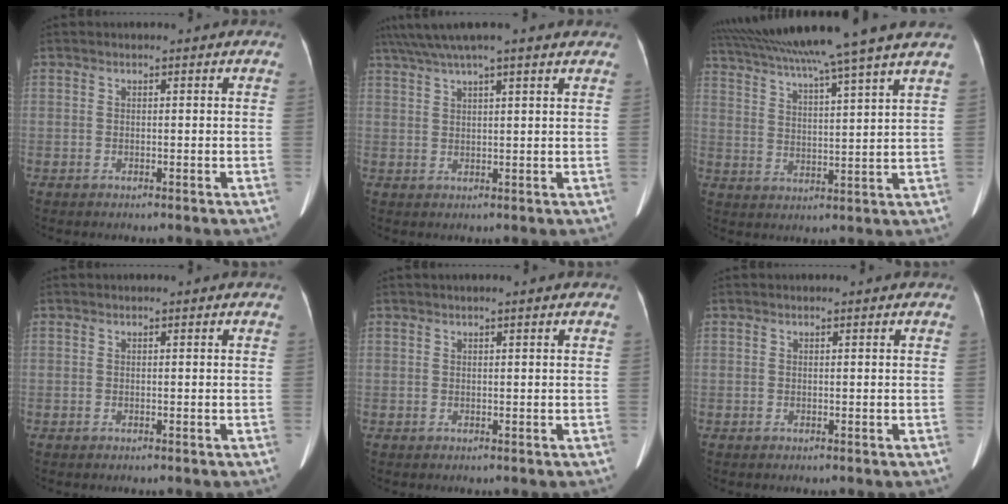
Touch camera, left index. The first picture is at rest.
{"total": 11.5, "force": [9.4, 0.4, 6.6], "torque": [-0.121, 0.050, 0.134]}
{"total": 19.1, "force": [16.0, -2.2, 10.1], "torque": [-0.178, 0.004, 0.240]}
{"total": 0.0}
{"total": 1.1, "force": [0.8, -0.2, 0.7], "torque": [-0.015, 0.009, 0.018]}
{"total": 0.0}